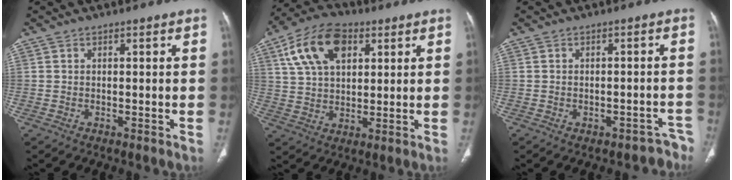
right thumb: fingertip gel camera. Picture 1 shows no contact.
{"total": 14.3, "force": [5.8, 8.6, 9.8], "torque": [-0.167, 0.001, 0.104]}
{"total": 4.5, "force": [-3.4, 2.8, 1.0], "torque": [0.014, 0.043, -0.042]}